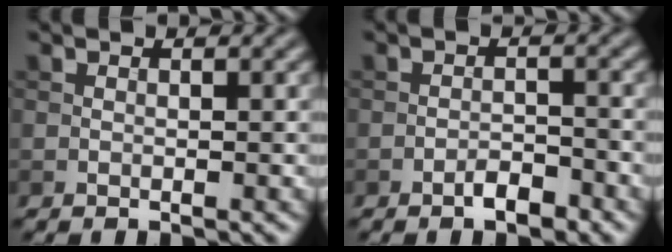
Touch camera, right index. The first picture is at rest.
{"total": 2.1, "force": [-1.5, 0.7, 1.3], "torque": [-0.016, 0.006, -0.027]}